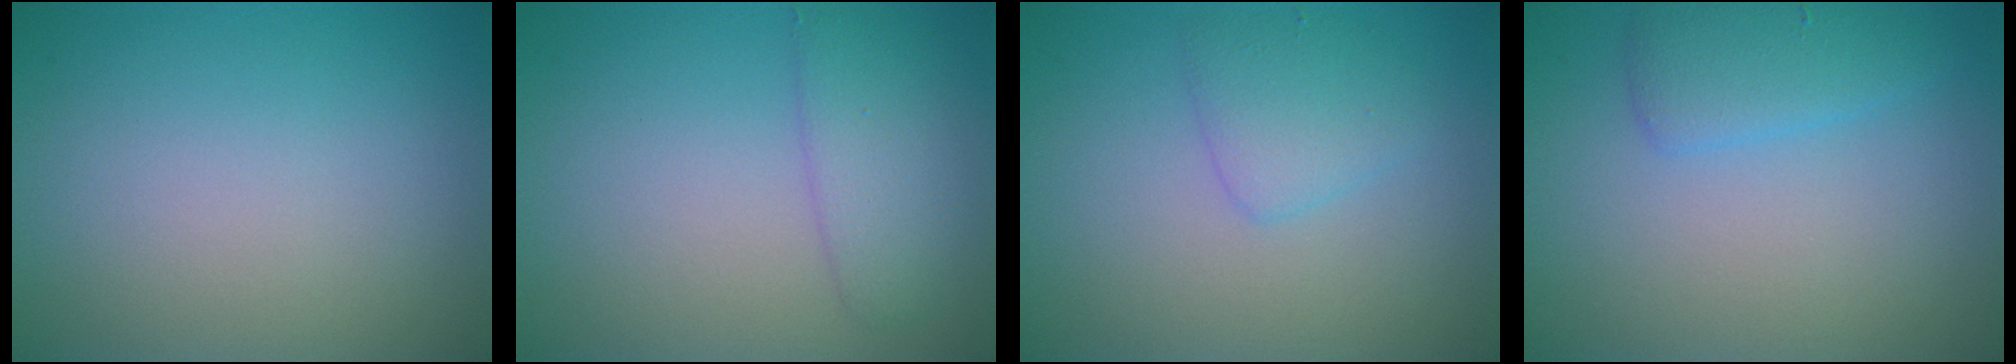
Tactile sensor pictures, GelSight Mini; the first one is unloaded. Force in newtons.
{"total": 2.9, "press": 2.9, "slide": 0.1}
{"total": 2.2, "press": 2.2, "slide": 0.1}
{"total": 2.4, "press": 2.4, "slide": 0.3}